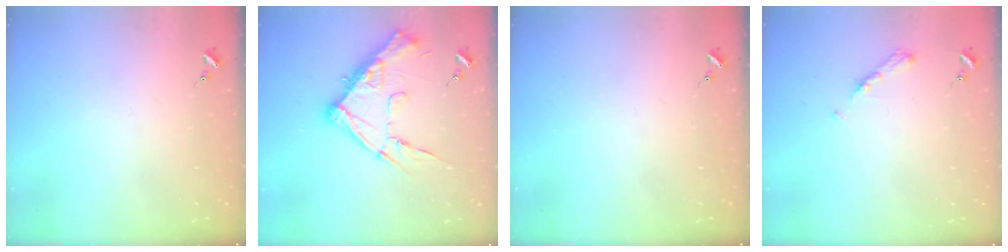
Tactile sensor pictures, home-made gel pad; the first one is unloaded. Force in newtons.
{"total": 15.4, "press": 15.4, "slide": 0.4}
{"total": 0.0}
{"total": 4.9, "press": 4.9, "slide": 0.6}